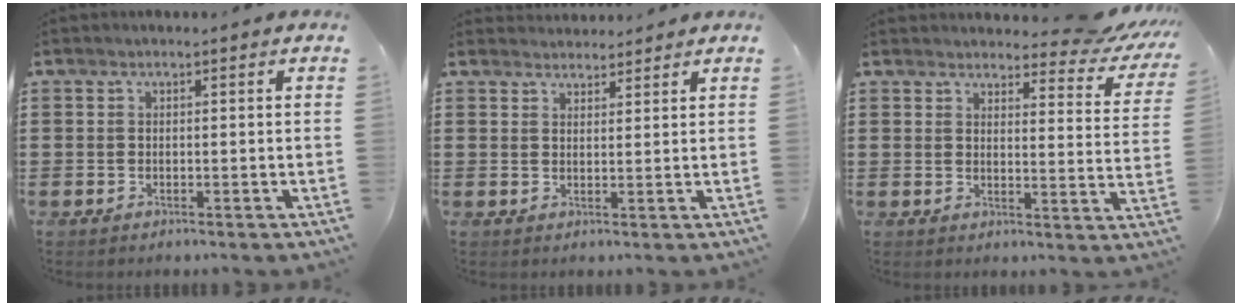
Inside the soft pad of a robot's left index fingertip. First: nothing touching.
{"total": 2.3, "force": [2.2, 0.4, -0.3], "torque": [-0.002, -0.002, 0.044]}
{"total": 5.2, "force": [4.7, 0.8, 2.1], "torque": [-0.036, -0.029, 0.079]}